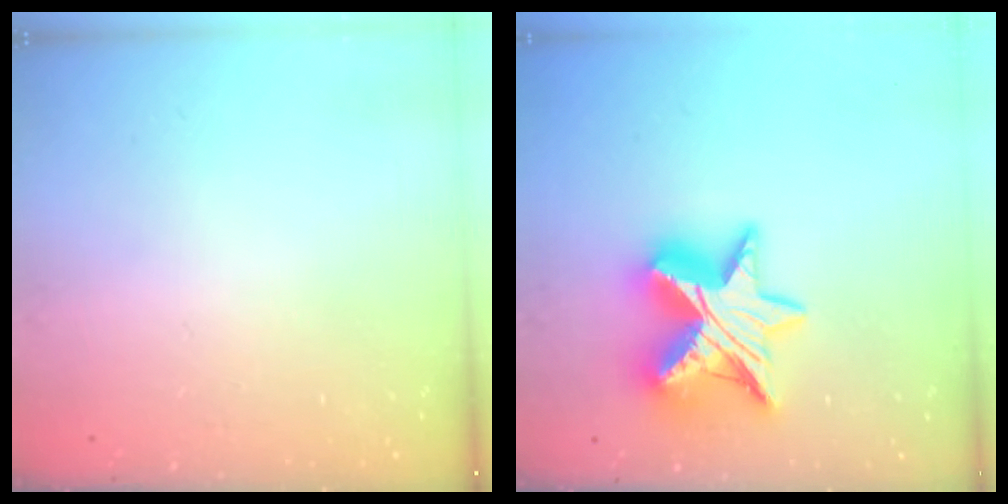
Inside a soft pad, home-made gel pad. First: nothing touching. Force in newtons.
{"total": 16.4, "press": 16.3, "slide": 1.3}